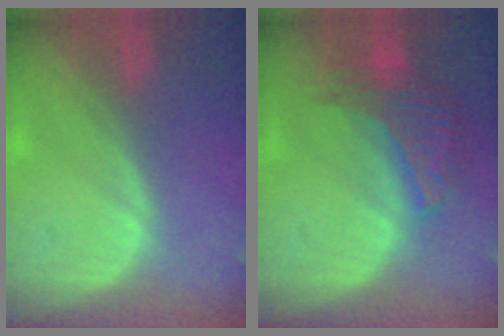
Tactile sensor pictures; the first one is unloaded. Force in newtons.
{"total": 6.6, "press": 6.2, "slide": 2.4}